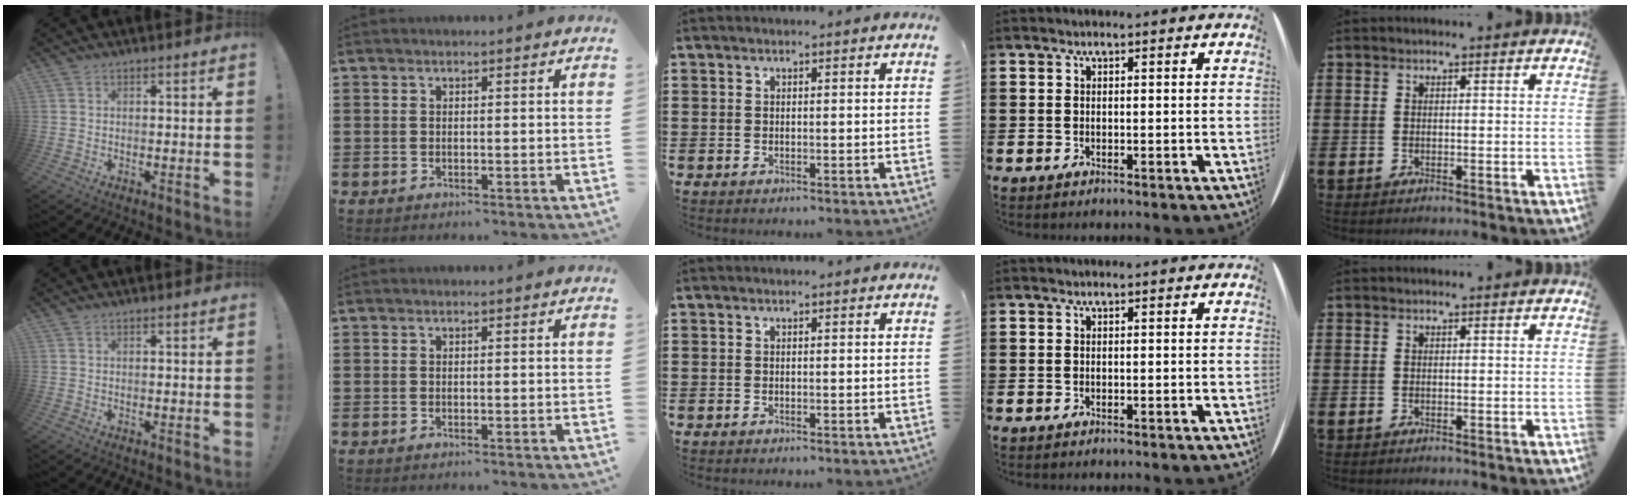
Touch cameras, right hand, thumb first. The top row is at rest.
{}